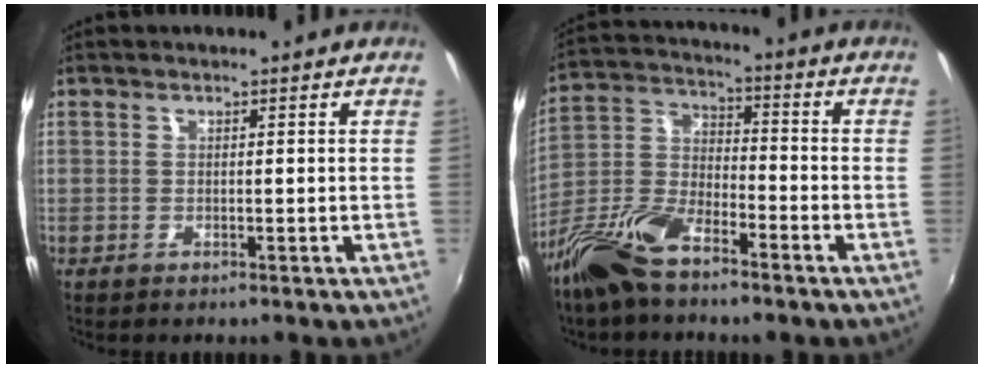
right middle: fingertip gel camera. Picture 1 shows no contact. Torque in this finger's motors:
{"motor_torque": [0.23, -0.69, 0.21, 0.11]}